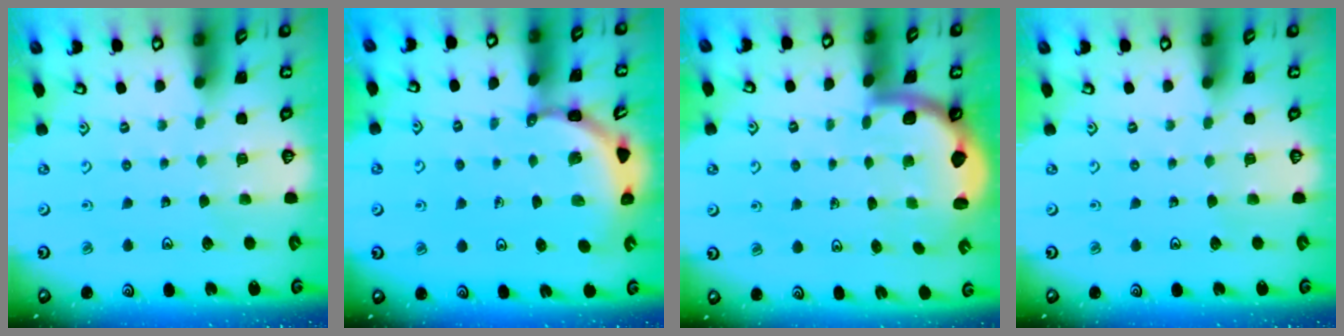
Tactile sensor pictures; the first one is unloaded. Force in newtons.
{"total": 3.6, "press": 3.6, "slide": 0.2}
{"total": 1.8, "press": 1.8, "slide": 0.1}
{"total": 0.0}